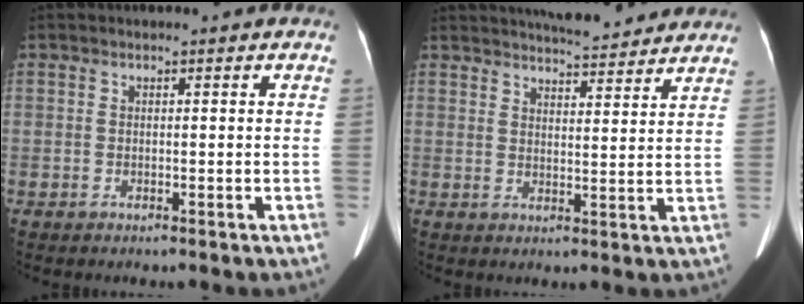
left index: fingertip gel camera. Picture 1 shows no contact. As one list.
[{"total": 12.2, "force": [11.3, 1.5, 4.4], "torque": [-0.061, 0.007, 0.146]}]